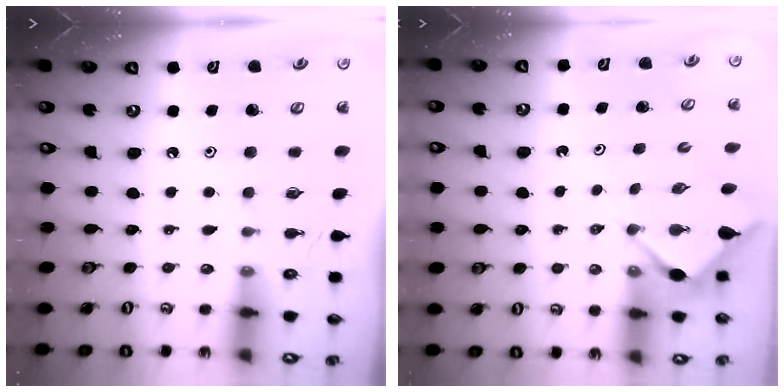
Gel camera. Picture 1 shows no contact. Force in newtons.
{"total": 2.8, "press": 2.8, "slide": 0.3}